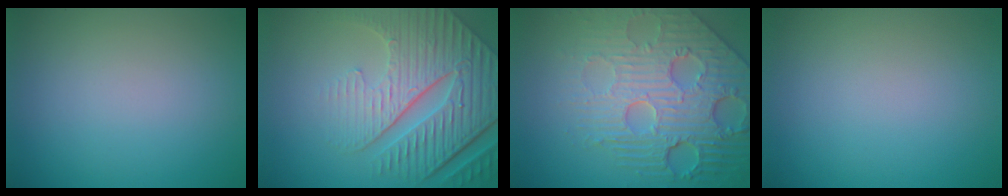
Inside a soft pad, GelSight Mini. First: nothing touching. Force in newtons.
{"total": 9.1, "press": 6.3, "slide": 6.6}
{"total": 8.2, "press": 5.9, "slide": 5.7}
{"total": 0.0}